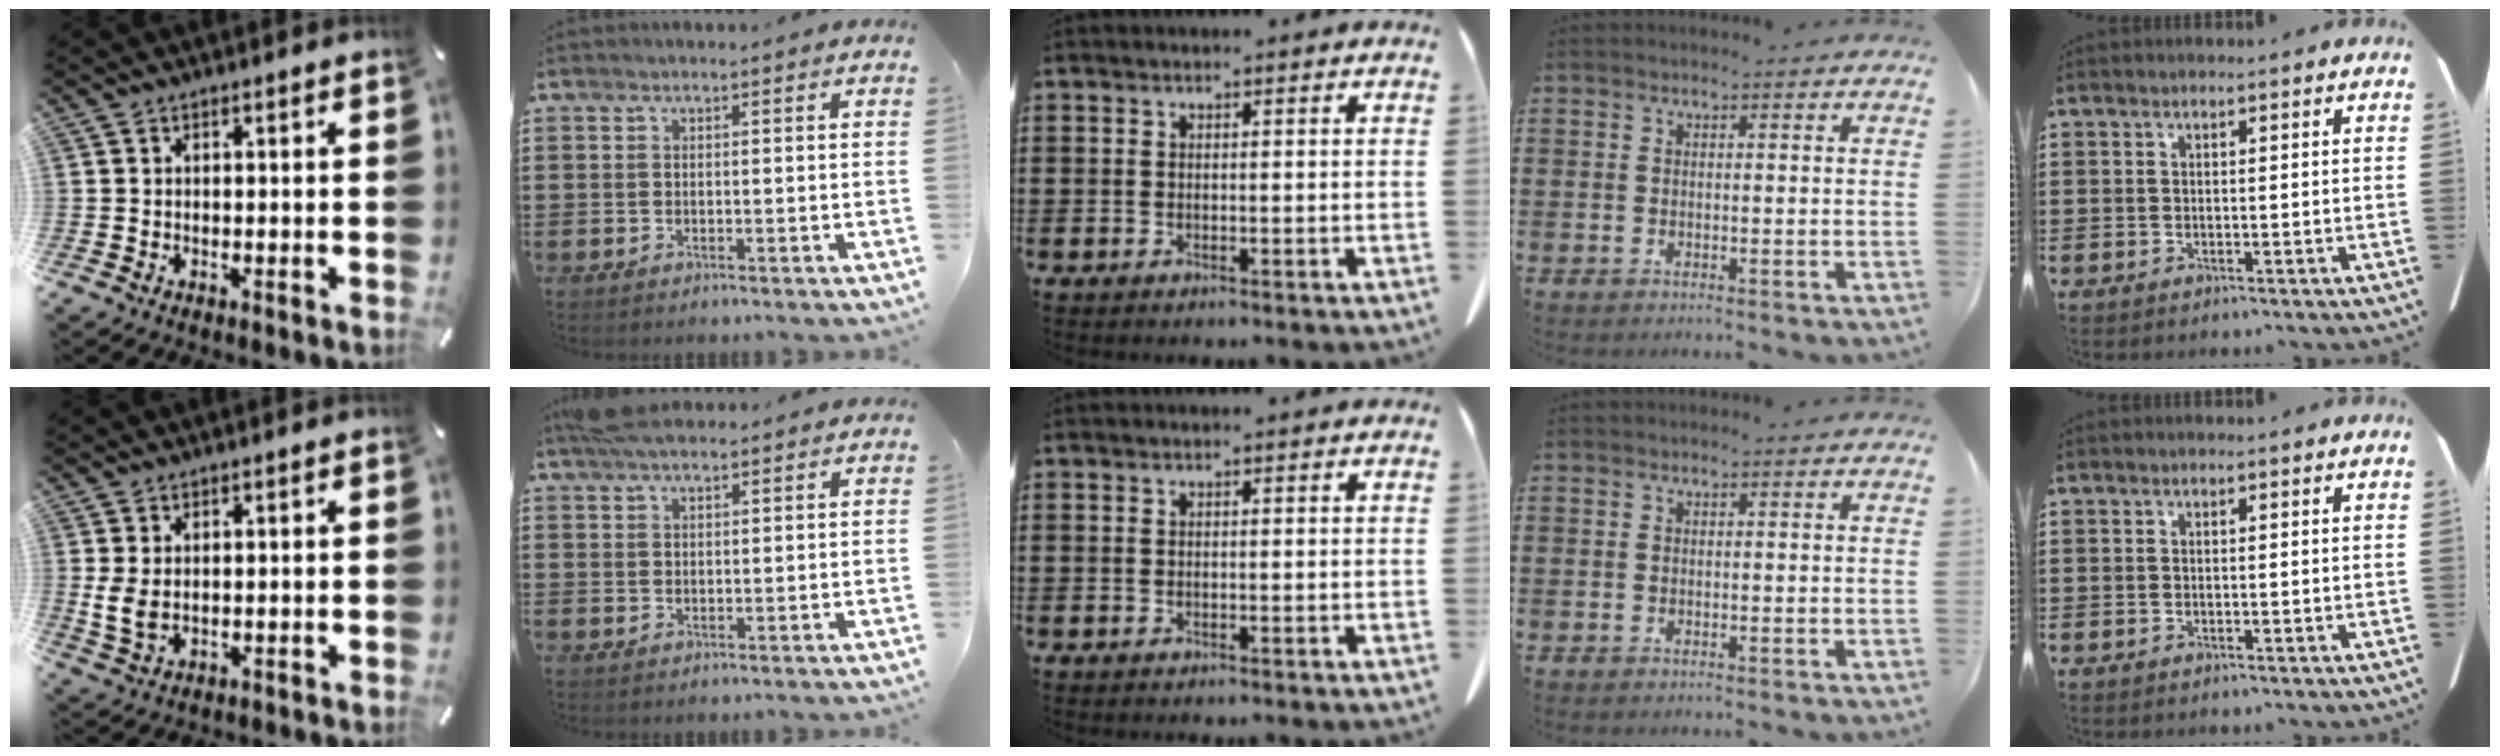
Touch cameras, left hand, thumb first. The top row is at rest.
{"thumb": {"total": 4.9, "force": [0.3, 3.3, 3.6], "torque": [-0.080, -0.004, 0.002]}, "index": {"total": 4.3, "force": [3.3, 1.5, 2.3], "torque": [-0.054, 0.006, 0.062]}}